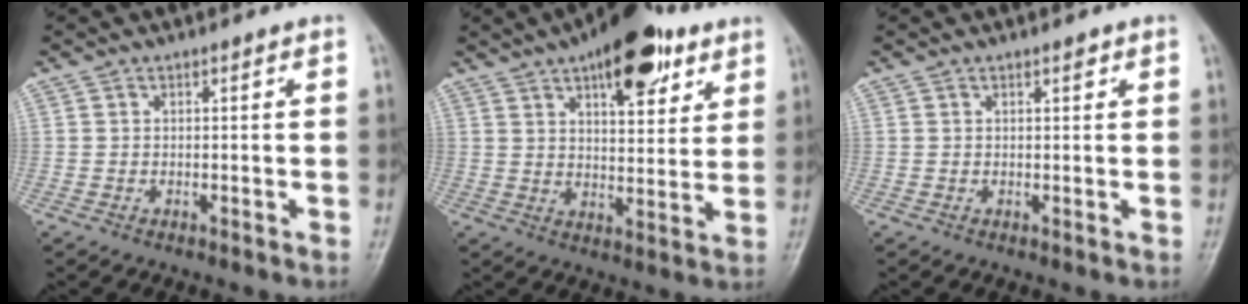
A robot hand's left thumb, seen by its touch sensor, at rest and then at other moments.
{"total": 15.9, "force": [8.8, 6.9, 11.3], "torque": [-0.122, -0.028, 0.127]}
{"total": 1.0, "force": [0.6, 0.4, 0.7], "torque": [-0.006, -0.002, 0.008]}